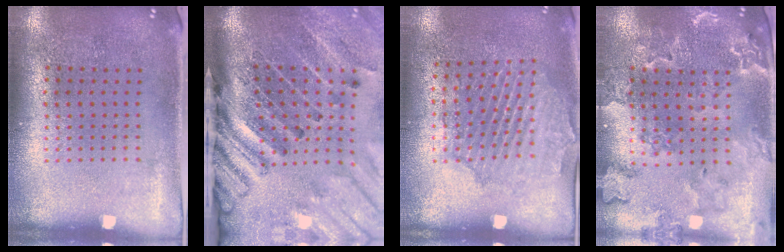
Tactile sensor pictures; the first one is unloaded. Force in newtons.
{"total": 4.5, "press": 3.4, "slide": 2.9}
{"total": 1.6, "press": 1.6, "slide": 0.3}
{"total": 2.0, "press": 2.0, "slide": 0.2}